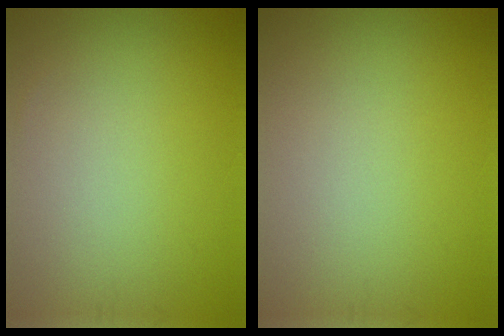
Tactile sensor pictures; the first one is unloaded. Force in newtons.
{"total": 0.0}